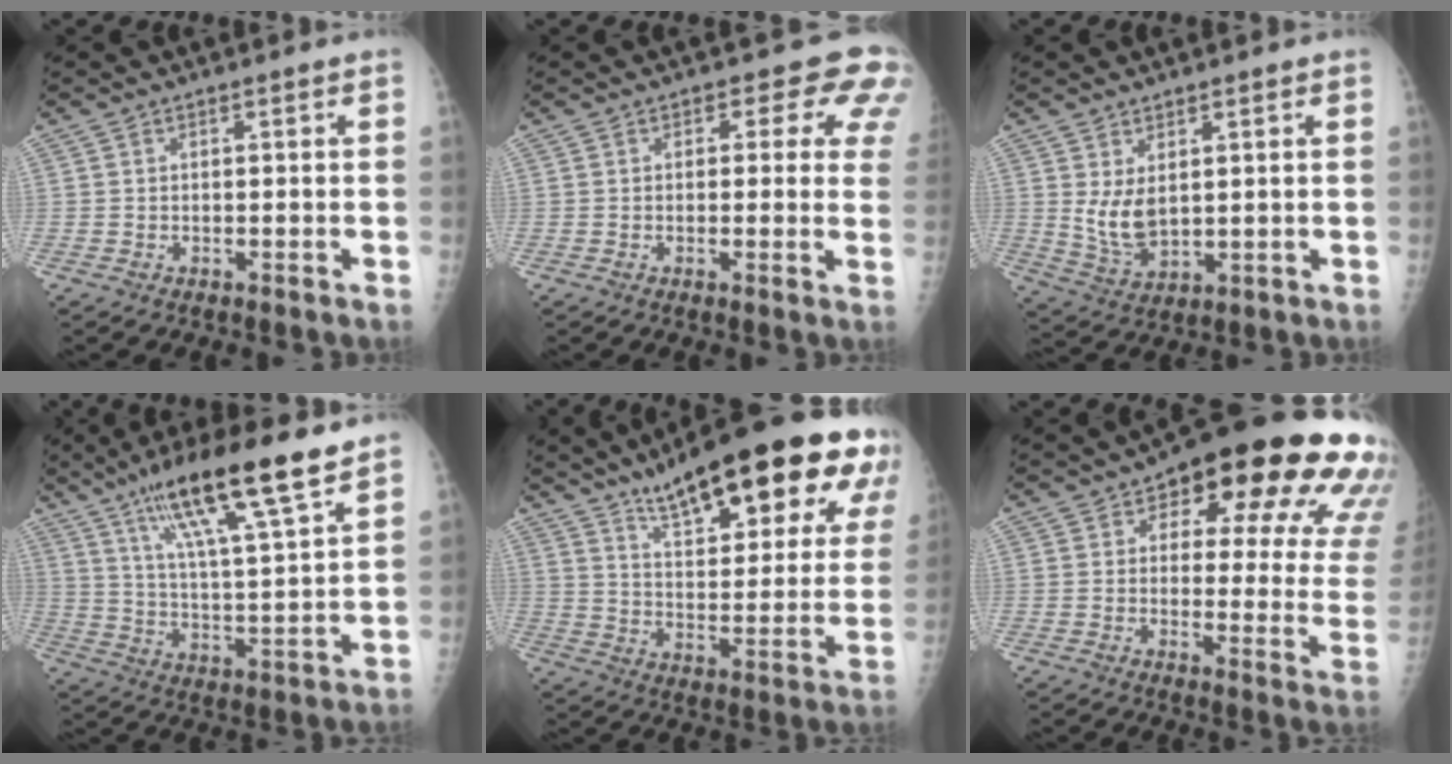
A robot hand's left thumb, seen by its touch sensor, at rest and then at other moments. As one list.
[{"total": 7.6, "force": [4.2, 4.3, 4.8], "torque": [-0.009, -0.013, 0.025]}, {"total": 6.2, "force": [1.7, 3.7, 4.7], "torque": [-0.075, -0.024, 0.048]}, {"total": 18.3, "force": [11.5, 2.3, 14.0], "torque": [-0.238, -0.042, 0.201]}, {"total": 27.4, "force": [16.4, 7.7, 20.5], "torque": [-0.261, -0.040, 0.244]}, {"total": 24.9, "force": [12.6, 9.7, 19.2], "torque": [-0.204, -0.026, 0.151]}]